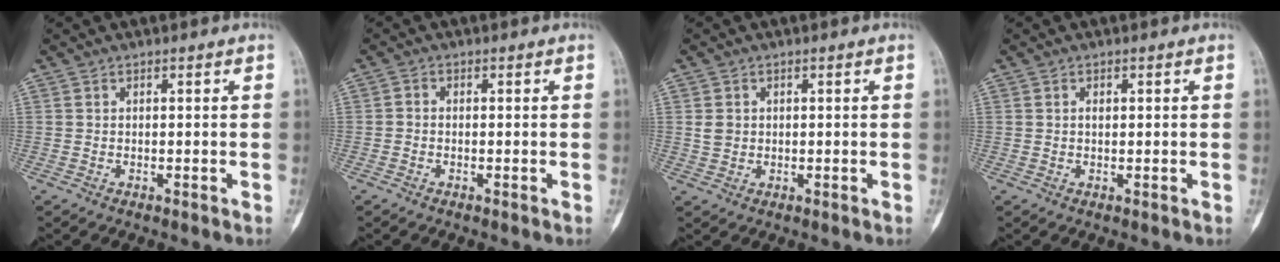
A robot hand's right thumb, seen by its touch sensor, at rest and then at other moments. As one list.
[{"total": 0.8, "force": [-0.3, 0.7, 0.4], "torque": [-0.002, 0.003, -0.010]}, {"total": 2.3, "force": [0.4, 2.0, 1.0], "torque": [-0.009, 0.001, 0.013]}, {"total": 1.1, "force": [0.3, 0.6, 0.8], "torque": [-0.009, 0.001, 0.005]}]